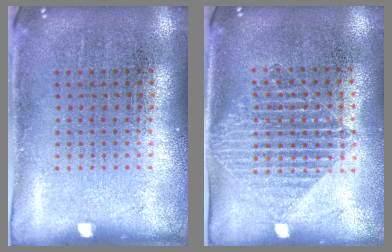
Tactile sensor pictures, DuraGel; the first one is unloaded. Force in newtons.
{"total": 1.5, "press": 1.3, "slide": 0.8}